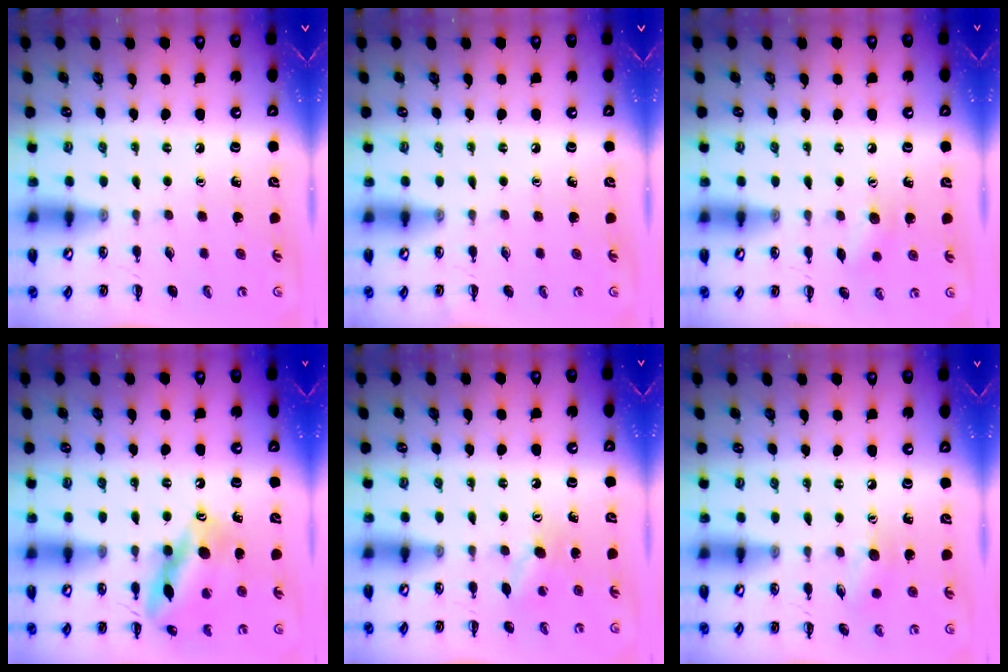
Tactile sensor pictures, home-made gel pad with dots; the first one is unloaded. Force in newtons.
{"total": 0.0}
{"total": 5.6, "press": 5.5, "slide": 1.4}
{"total": 14.6, "press": 14.5, "slide": 1.5}
{"total": 7.2, "press": 7.1, "slide": 1.2}
{"total": 7.5, "press": 7.4, "slide": 1.1}